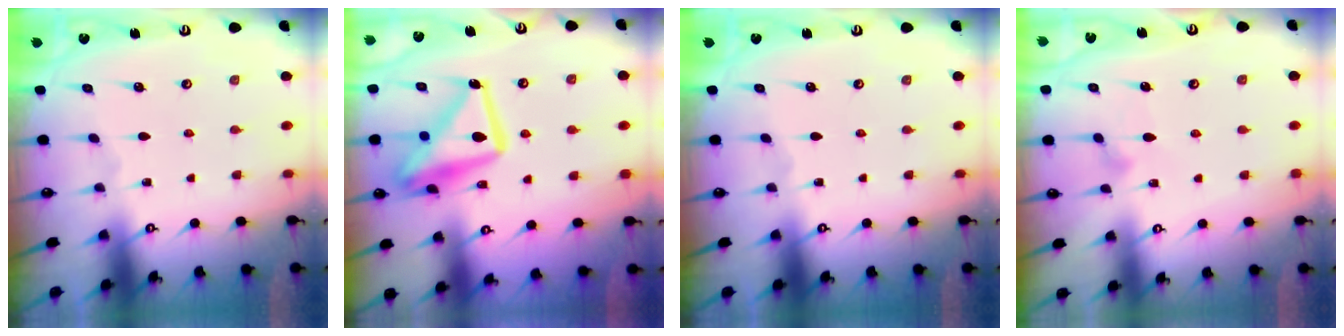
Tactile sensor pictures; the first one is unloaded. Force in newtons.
{"total": 16.5, "press": 16.4, "slide": 1.4}
{"total": 0.0}
{"total": 10.4, "press": 10.3, "slide": 0.5}